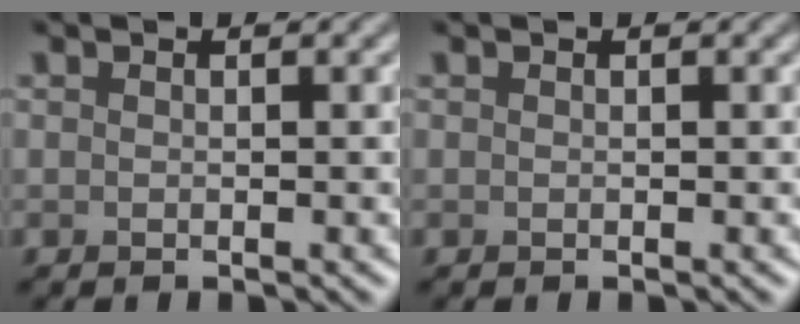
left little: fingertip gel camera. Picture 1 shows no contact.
{"total": 0.0}